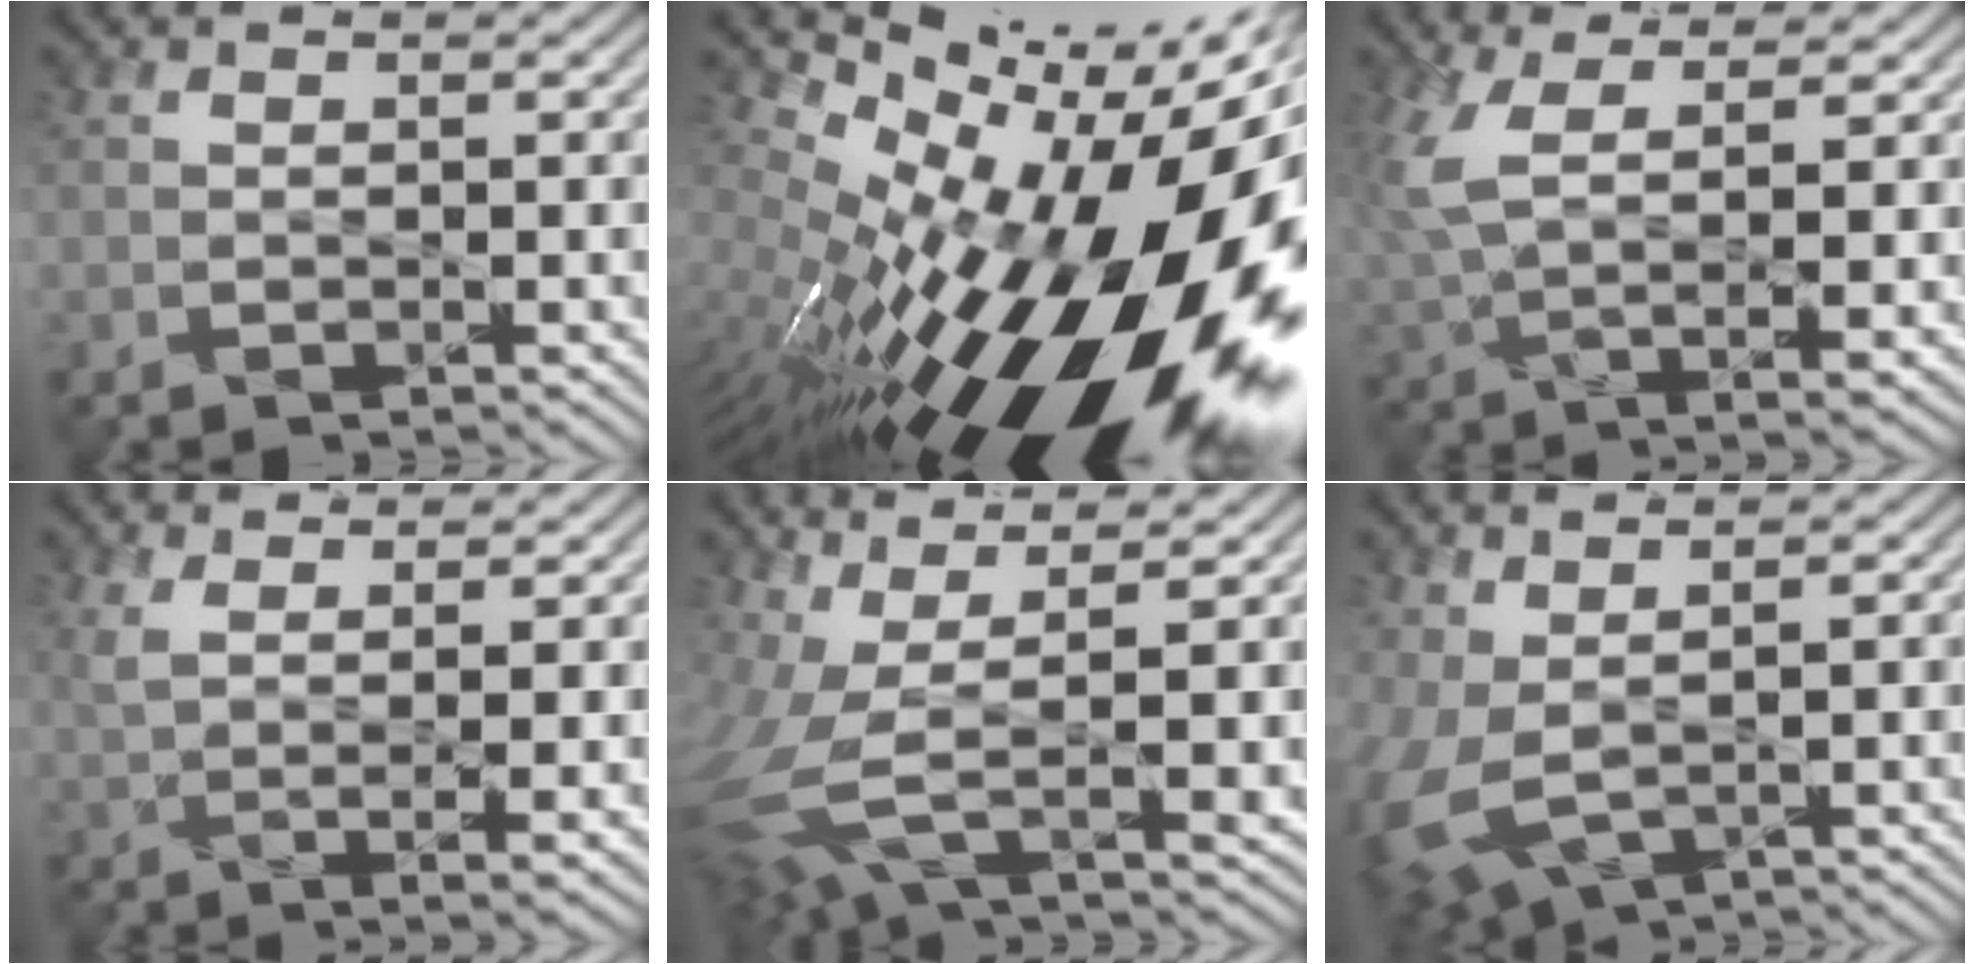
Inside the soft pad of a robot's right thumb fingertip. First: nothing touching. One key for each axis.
{"total": 20.5, "fx": -2.6, "fy": 9.4, "fz": 18.1, "tx": -0.277, "ty": -0.036, "tz": -0.037}
{"total": 8.7, "fx": 3.0, "fy": 2.3, "fz": 7.8, "tx": -0.183, "ty": 0.000, "tz": 0.066}
{"total": 5.8, "fx": 2.9, "fy": 0.9, "fz": 4.9, "tx": -0.100, "ty": 0.001, "tz": 0.061}
{"total": 11.0, "fx": 1.8, "fy": 3.6, "fz": 10.3, "tx": -0.257, "ty": -0.008, "tz": 0.051}
{"total": 7.1, "fx": 0.4, "fy": 3.7, "fz": 6.0, "tx": -0.188, "ty": -0.012, "tz": 0.019}